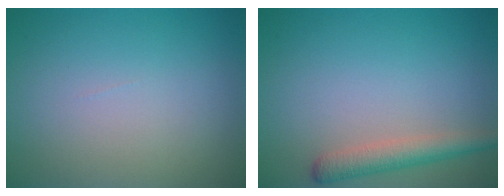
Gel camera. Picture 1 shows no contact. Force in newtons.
{"total": 2.9, "press": 2.9, "slide": 0.2}